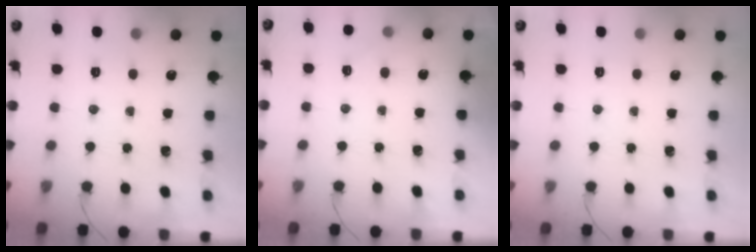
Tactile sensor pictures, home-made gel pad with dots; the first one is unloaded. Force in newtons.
{"total": 4.2, "press": 4.0, "slide": 1.4}
{"total": 0.0}